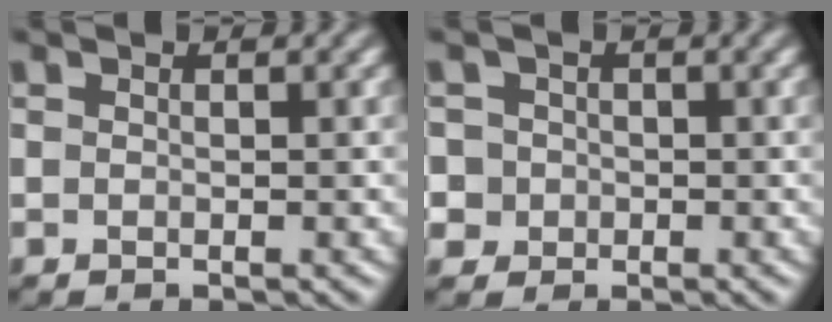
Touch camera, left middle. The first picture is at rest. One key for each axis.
{"total": 3.5, "fx": 0.6, "fy": 3.2, "fz": 1.0, "tx": -0.013, "ty": 0.022, "tz": -0.003}